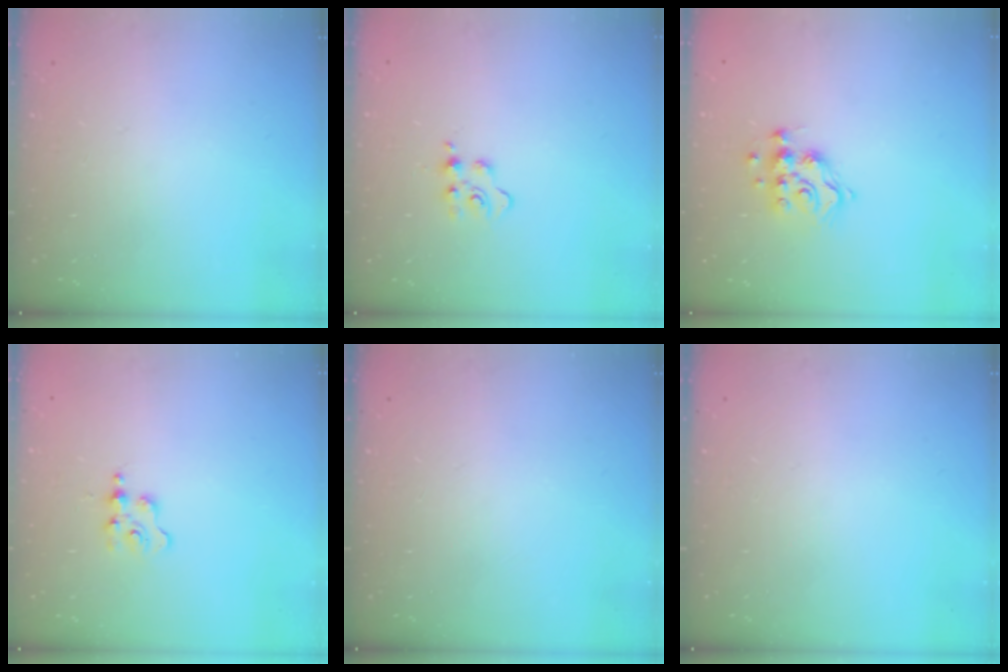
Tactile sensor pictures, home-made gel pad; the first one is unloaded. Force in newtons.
{"total": 5.5, "press": 5.4, "slide": 0.6}
{"total": 10.6, "press": 10.6, "slide": 0.4}
{"total": 1.9, "press": 1.9, "slide": 0.2}
{"total": 0.0}
{"total": 0.0}